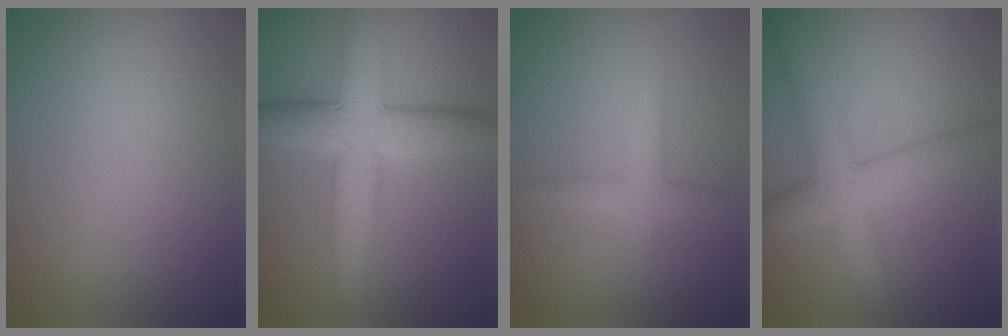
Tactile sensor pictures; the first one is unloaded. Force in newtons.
{"total": 7.9, "press": 7.9, "slide": 0.2}
{"total": 2.2, "press": 2.2, "slide": 0.0}
{"total": 5.5, "press": 5.5, "slide": 0.1}